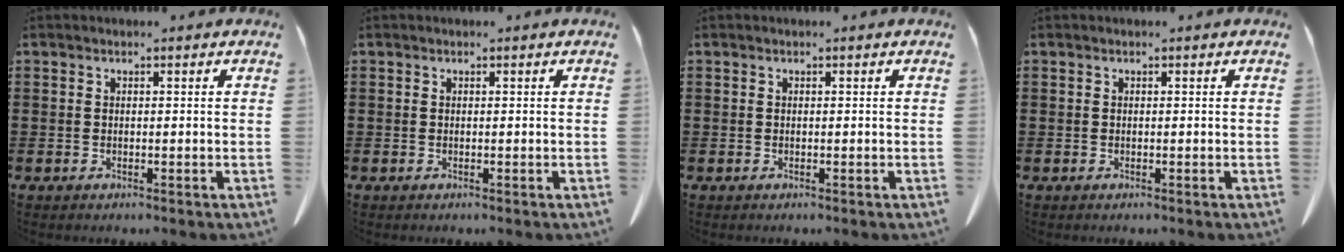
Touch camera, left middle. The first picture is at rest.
{"total": 0.0}
{"total": 0.0}
{"total": 0.0}